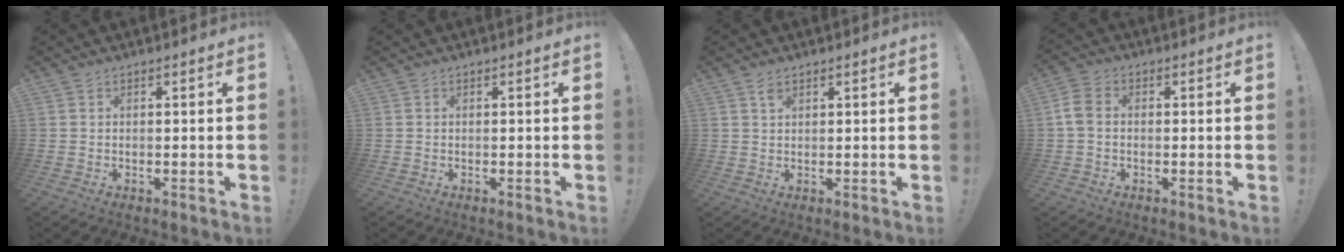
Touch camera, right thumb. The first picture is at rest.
{"total": 0.0}
{"total": 1.5, "force": [1.1, 0.8, 0.7], "torque": [-0.007, -0.005, 0.020]}
{"total": 5.6, "force": [0.1, 4.0, 3.9], "torque": [-0.088, 0.008, 0.004]}